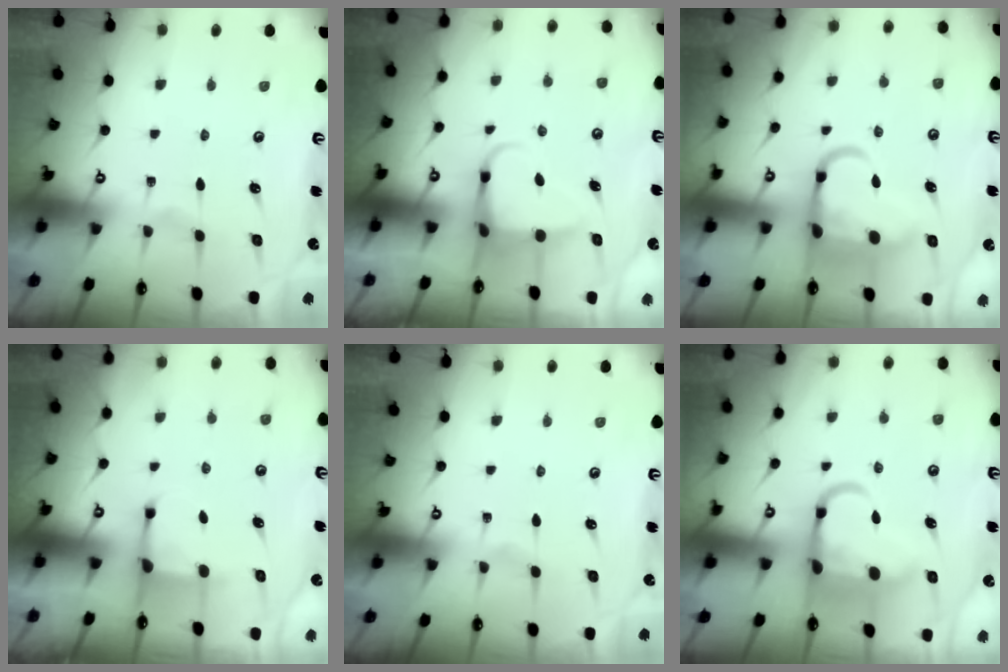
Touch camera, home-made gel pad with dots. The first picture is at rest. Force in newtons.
{"total": 4.8, "press": 4.8, "slide": 0.7}
{"total": 11.0, "press": 10.8, "slide": 1.8}
{"total": 3.1, "press": 2.9, "slide": 0.9}
{"total": 0.0}
{"total": 11.0, "press": 10.8, "slide": 1.8}